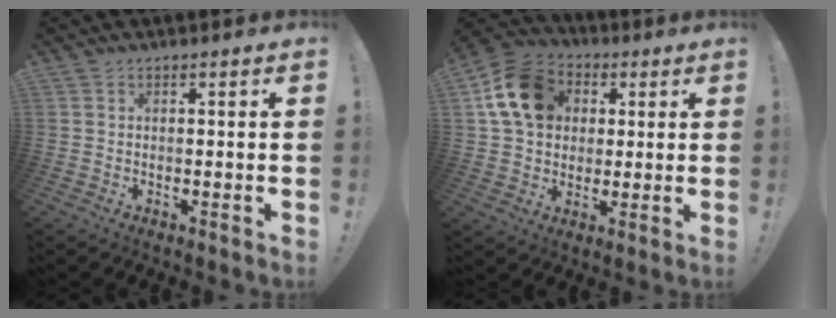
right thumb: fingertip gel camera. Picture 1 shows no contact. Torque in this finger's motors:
{"motor_torque": [0.15, 0.51, 1.09, 0.15, 0.06]}